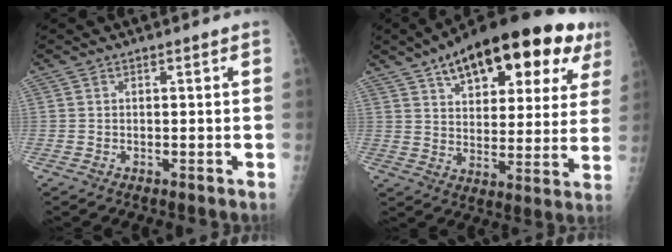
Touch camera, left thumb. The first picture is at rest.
{"total": 25.5, "force": [13.9, 11.4, 18.1], "torque": [-0.234, -0.005, 0.200]}